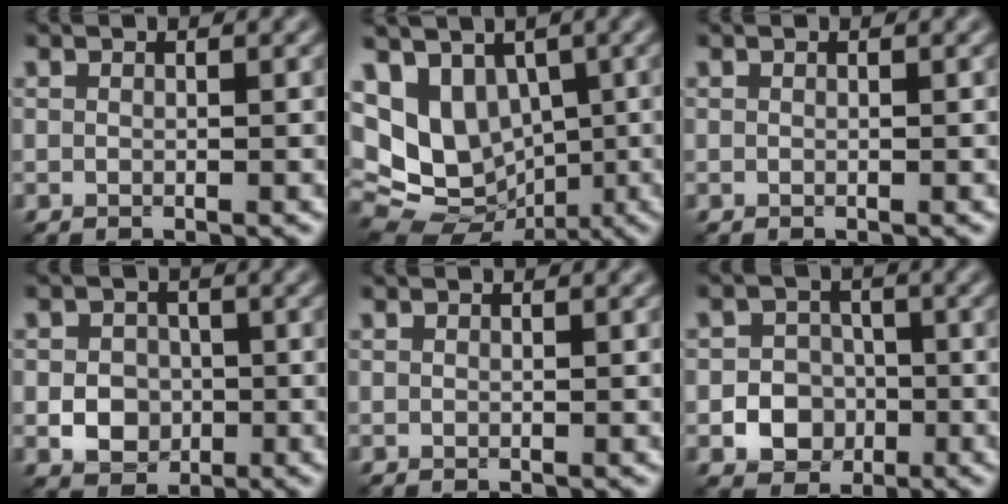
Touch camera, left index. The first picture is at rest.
{"total": 8.9, "force": [1.0, 7.0, 5.4], "torque": [-0.097, -0.004, 0.027]}
{"total": 0.0}
{"total": 3.5, "force": [-0.8, 2.9, 1.8], "torque": [-0.020, -0.002, -0.021]}
{"total": 0.0}
{"total": 5.4, "force": [-2.1, 4.6, 1.8], "torque": [-0.003, -0.002, -0.054]}